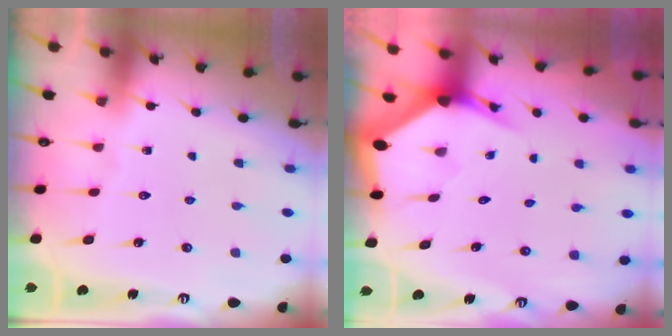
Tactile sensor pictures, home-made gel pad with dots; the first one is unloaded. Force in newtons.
{"total": 3.7, "press": 3.6, "slide": 0.3}